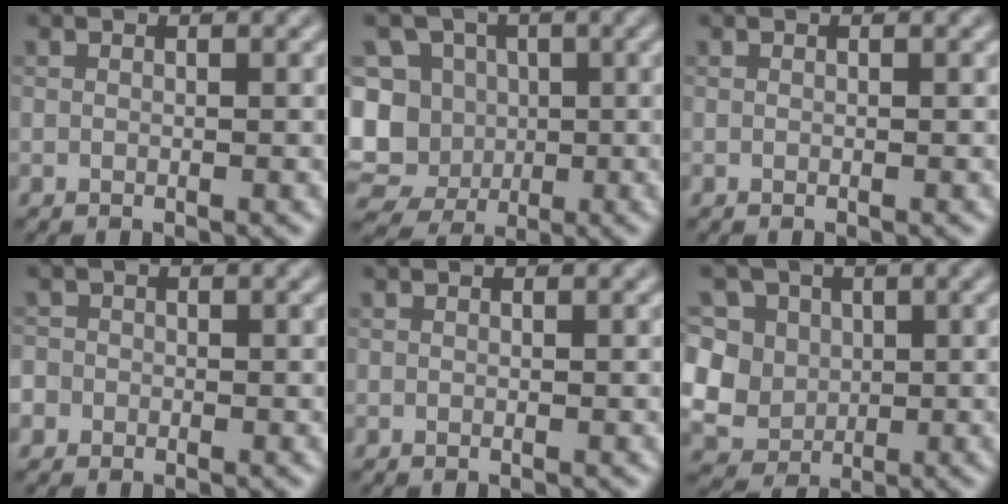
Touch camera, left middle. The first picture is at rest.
{"total": 13.0, "force": [-1.0, 11.9, 5.2], "torque": [-0.118, 0.018, -0.043]}
{"total": 0.0}
{"total": 2.3, "force": [-0.8, 2.1, 0.4], "torque": [0.007, 0.008, -0.028]}
{"total": 0.0}
{"total": 9.0, "force": [2.9, 7.3, 4.3], "torque": [-0.075, 0.022, 0.020]}